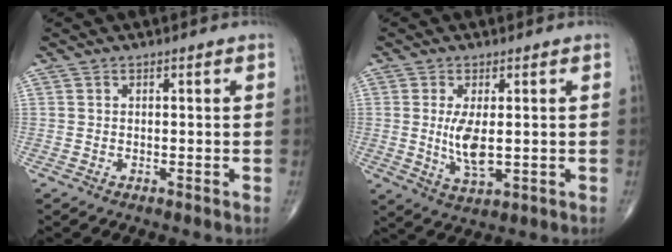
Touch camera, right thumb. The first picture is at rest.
{"total": 6.7, "force": [0.3, 2.6, 6.1], "torque": [-0.121, -0.019, 0.012]}